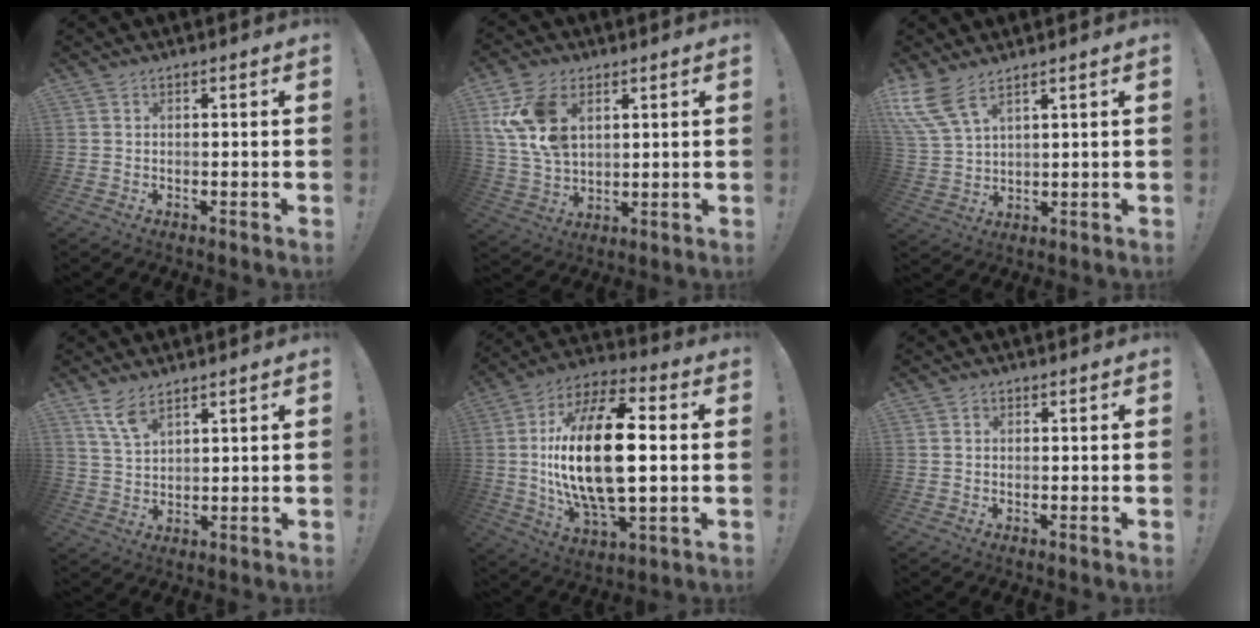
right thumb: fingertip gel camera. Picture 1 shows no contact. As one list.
[{"total": 14.4, "force": [5.5, 9.4, 9.4], "torque": [-0.191, -0.011, 0.106]}, {"total": 9.3, "force": [6.4, 3.3, 5.8], "torque": [-0.137, -0.028, 0.125]}, {"total": 6.6, "force": [4.8, 2.3, 3.9], "torque": [-0.074, -0.025, 0.088]}, {"total": 25.4, "force": [0.4, 11.6, 22.6], "torque": [-0.435, -0.002, -0.001]}, {"total": 0.6, "force": [0.1, 0.6, 0.1], "torque": [0.002, 0.001, 0.000]}]